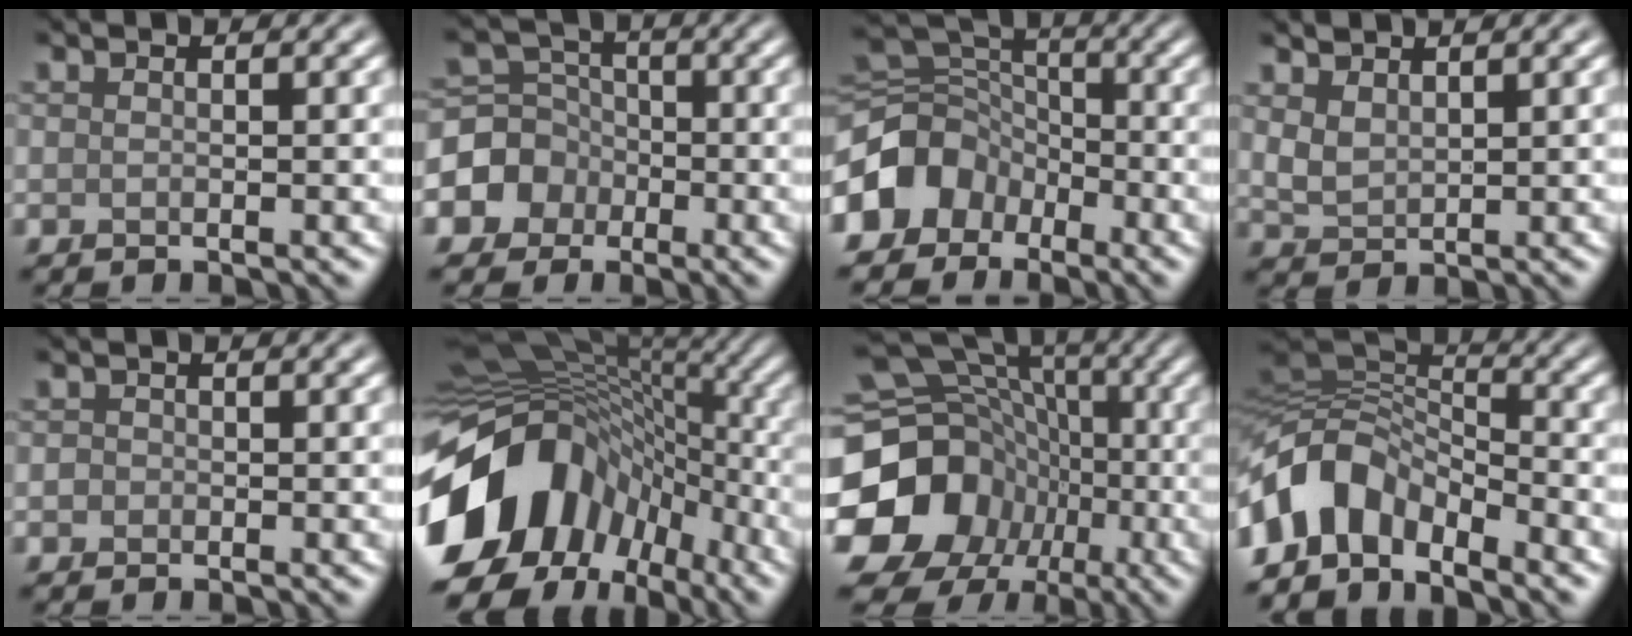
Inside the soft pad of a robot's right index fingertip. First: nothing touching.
{"total": 5.2, "force": [-1.8, 4.7, 1.1], "torque": [-0.006, 0.013, -0.061]}
{"total": 6.7, "force": [-3.5, 5.1, 2.6], "torque": [-0.042, 0.006, -0.083]}
{"total": 2.3, "force": [1.7, 1.1, 1.2], "torque": [-0.029, 0.000, 0.038]}
{"total": 0.8, "force": [-0.2, 0.8, 0.1], "torque": [0.002, -0.004, -0.007]}
{"total": 15.2, "force": [-5.4, 11.0, 8.9], "torque": [-0.170, -0.003, -0.101]}
{"total": 21.5, "force": [-5.2, 19.0, 8.5], "torque": [-0.166, -0.020, -0.123]}
{"total": 7.8, "force": [-4.5, 4.4, 4.5], "torque": [-0.082, 0.006, -0.097]}